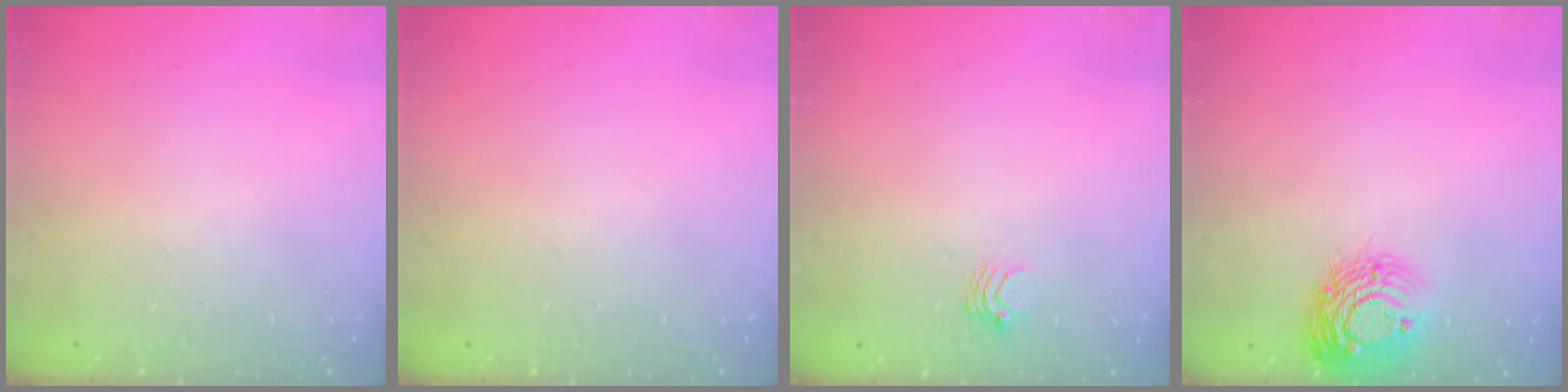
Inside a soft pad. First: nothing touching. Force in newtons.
{"total": 0.0}
{"total": 3.0, "press": 3.0, "slide": 0.3}
{"total": 11.7, "press": 11.7, "slide": 0.9}